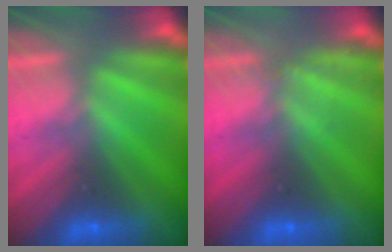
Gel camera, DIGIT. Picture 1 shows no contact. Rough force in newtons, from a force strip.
{"total": 2.1}